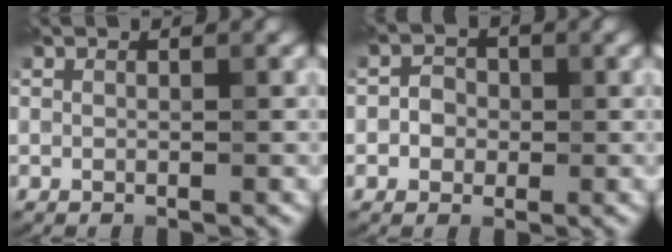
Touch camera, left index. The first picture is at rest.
{"total": 1.8, "force": [-0.3, 1.7, 0.7], "torque": [-0.008, 0.008, -0.011]}